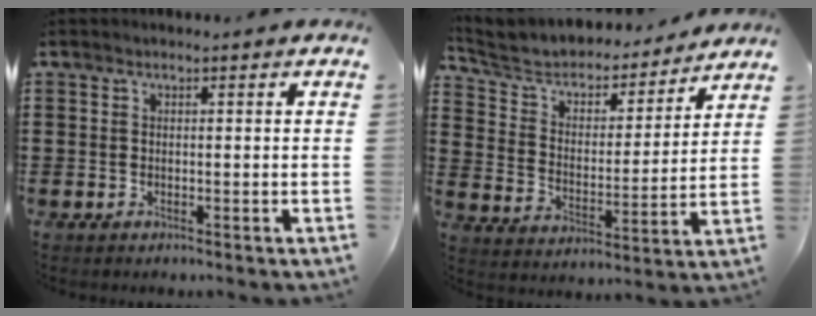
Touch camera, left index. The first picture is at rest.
{"total": 4.9, "force": [4.1, 2.2, 1.6], "torque": [-0.058, -0.030, 0.062]}